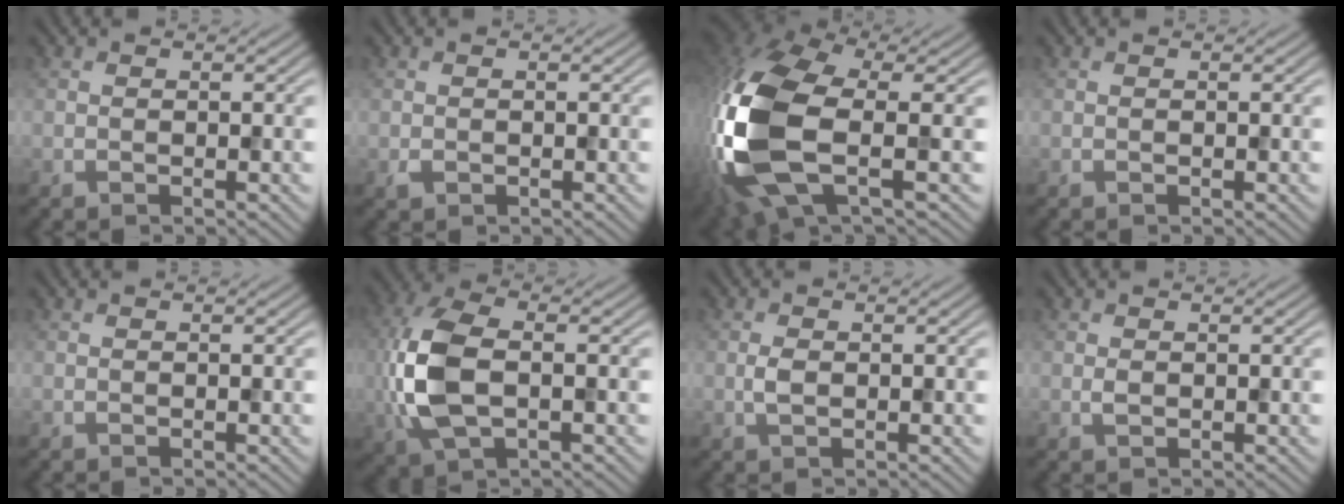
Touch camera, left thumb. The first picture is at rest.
{"total": 0.7, "force": [-0.2, 0.6, 0.3], "torque": [-0.007, -0.005, -0.002]}
{"total": 17.0, "force": [-2.6, 8.0, 14.7], "torque": [-0.376, -0.019, -0.049]}
{"total": 0.0}
{"total": 0.0}
{"total": 10.6, "force": [-0.8, 5.7, 8.9], "torque": [-0.231, -0.003, -0.016]}
{"total": 1.5, "force": [0.0, 0.8, 1.3], "torque": [-0.029, 0.002, -0.001]}
{"total": 0.7, "force": [0.2, 0.4, 0.5], "torque": [-0.012, 0.001, 0.003]}